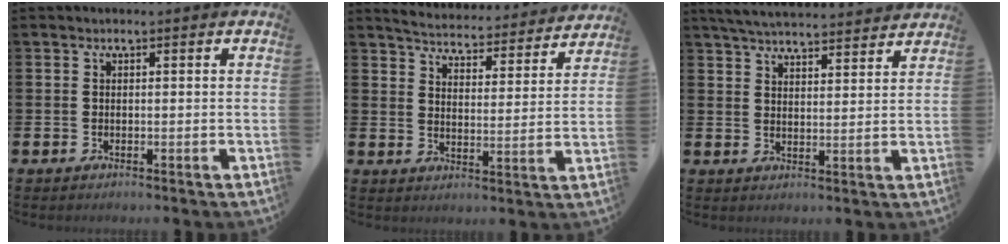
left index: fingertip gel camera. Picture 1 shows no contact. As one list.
[{"total": 4.8, "force": [4.8, 0.3, 0.4], "torque": [-0.028, -0.043, 0.078]}, {"total": 5.4, "force": [5.3, 0.5, 1.0], "torque": [-0.033, -0.032, 0.095]}]